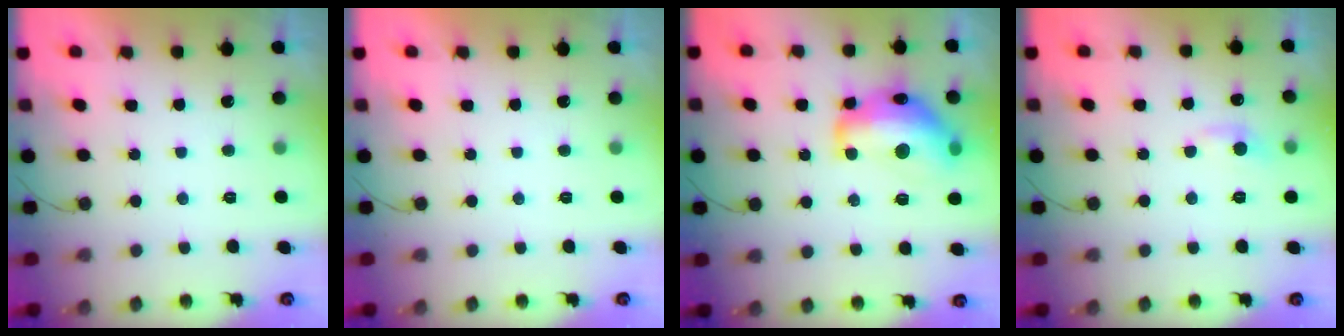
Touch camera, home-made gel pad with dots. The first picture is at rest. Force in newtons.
{"total": 0.0}
{"total": 18.6, "press": 18.5, "slide": 1.1}
{"total": 5.3, "press": 5.3, "slide": 0.7}